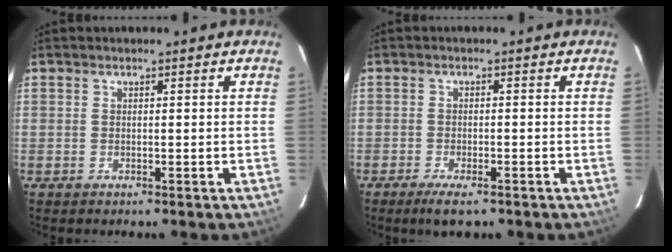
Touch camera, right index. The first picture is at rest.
{"total": 4.2, "force": [-3.0, 1.1, 2.7], "torque": [-0.063, -0.009, -0.053]}